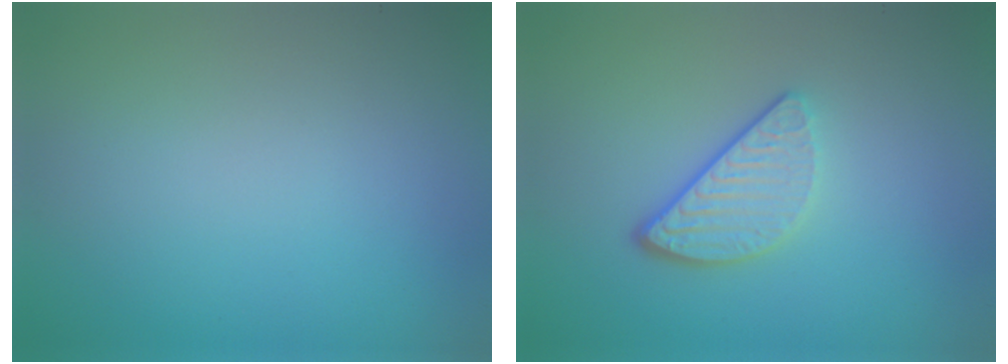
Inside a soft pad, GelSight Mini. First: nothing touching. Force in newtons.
{"total": 3.3, "press": 2.6, "slide": 2.0}